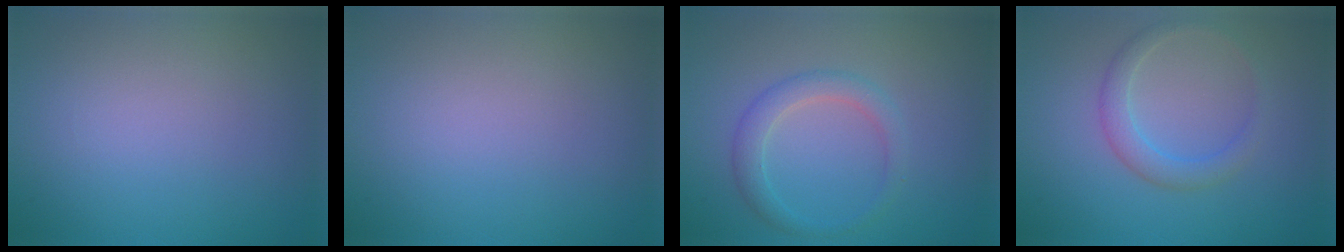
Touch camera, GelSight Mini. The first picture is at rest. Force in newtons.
{"total": 0.0}
{"total": 2.4, "press": 2.4, "slide": 0.1}
{"total": 2.2, "press": 2.2, "slide": 0.1}